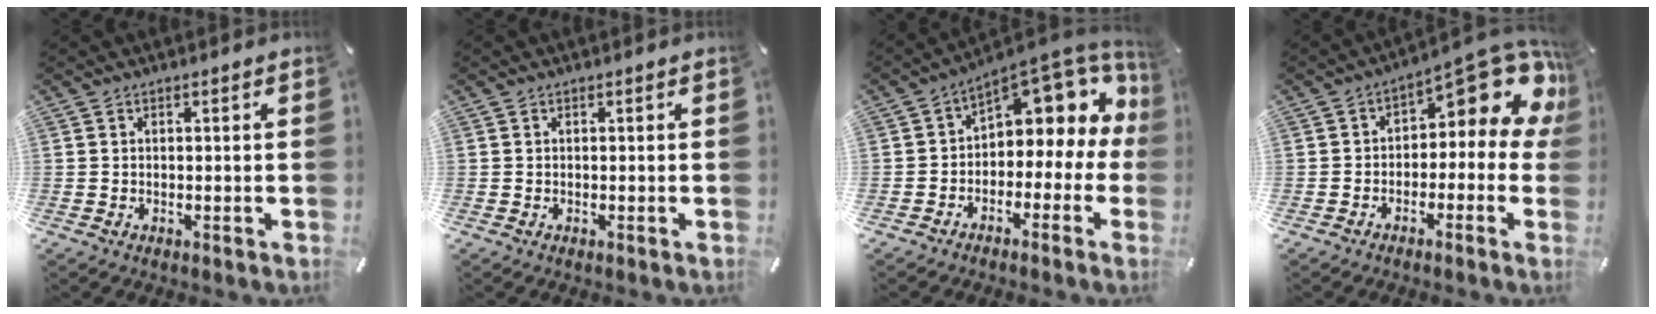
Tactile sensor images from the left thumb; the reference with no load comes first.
{"total": 0.0}
{"total": 9.7, "force": [5.8, 5.4, 5.6], "torque": [-0.080, -0.056, 0.098]}
{"total": 10.8, "force": [5.6, 4.9, 7.8], "torque": [-0.101, -0.052, 0.091]}